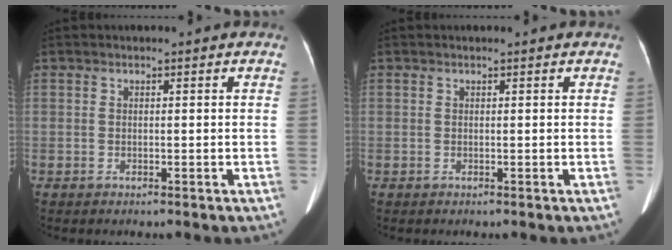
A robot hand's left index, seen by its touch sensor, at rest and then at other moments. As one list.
[{"total": 0.0}]